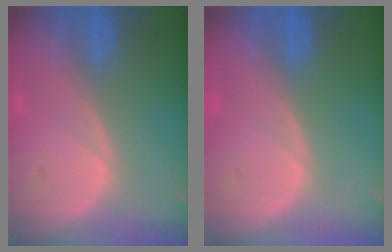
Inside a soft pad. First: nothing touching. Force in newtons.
{"total": 0.0}